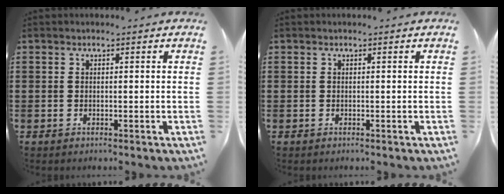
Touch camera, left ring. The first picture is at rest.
{"total": 0.0}